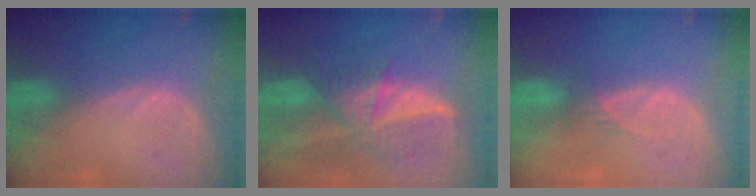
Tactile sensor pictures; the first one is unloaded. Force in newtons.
{"total": 9.3, "press": 8.1, "slide": 4.6}
{"total": 1.6, "press": 1.3, "slide": 0.9}